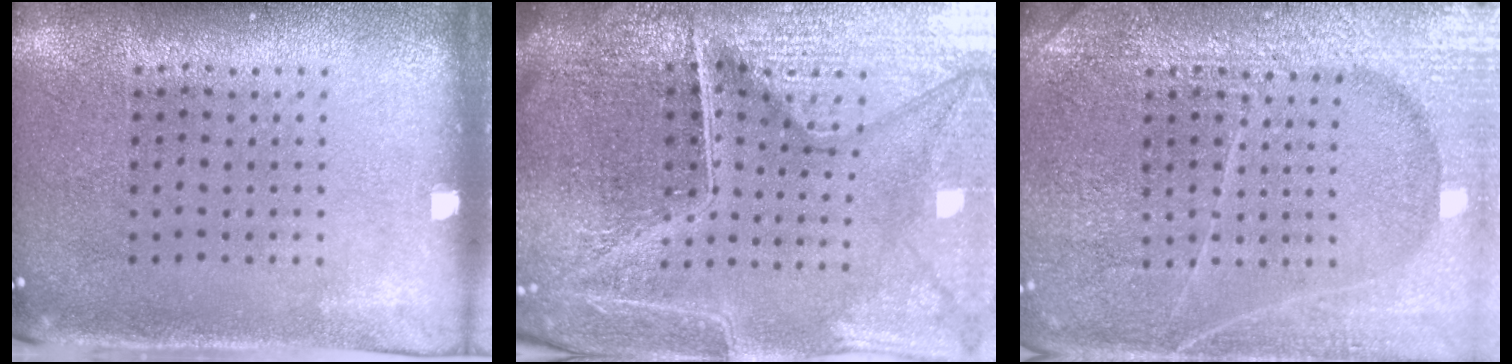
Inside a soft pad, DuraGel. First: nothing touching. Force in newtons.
{"total": 7.1, "press": 6.3, "slide": 3.4}
{"total": 6.5, "press": 6.5, "slide": 0.7}